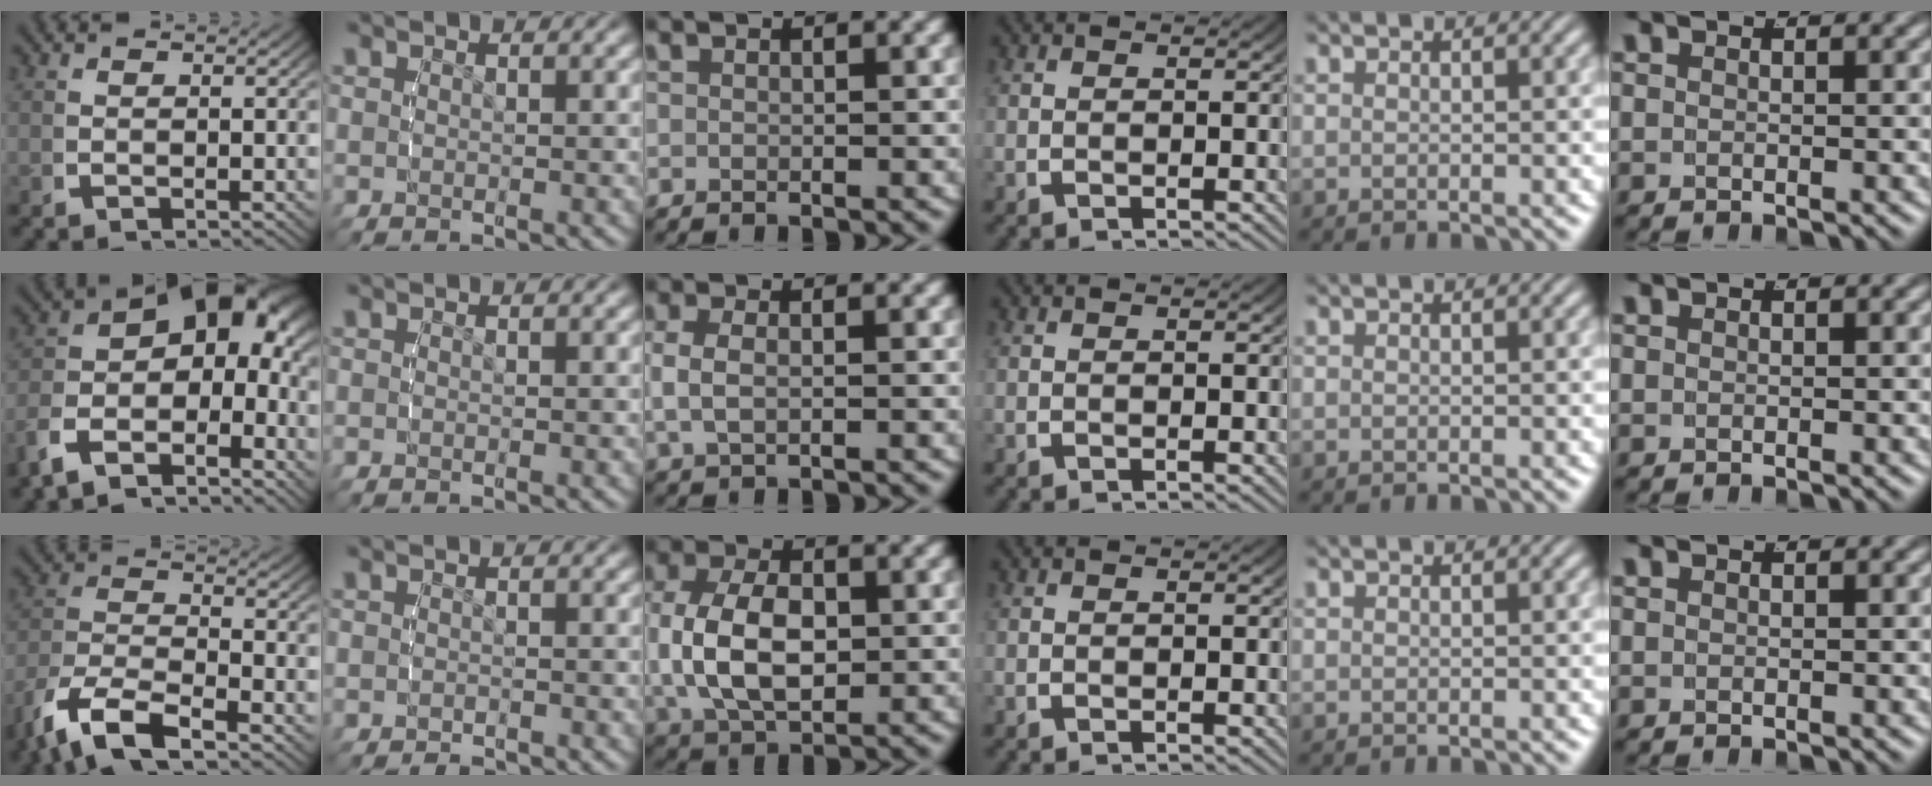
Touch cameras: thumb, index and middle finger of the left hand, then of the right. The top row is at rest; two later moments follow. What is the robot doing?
{"motion": "lift_and_place", "object": "bandage"}